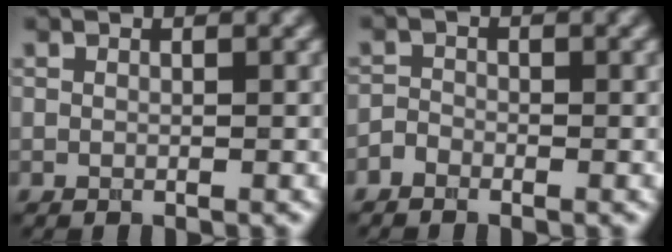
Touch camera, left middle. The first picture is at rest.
{"total": 1.1, "force": [-0.9, 0.6, 0.2], "torque": [-0.001, 0.005, -0.024]}